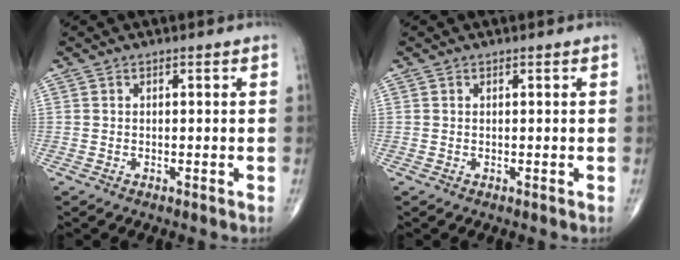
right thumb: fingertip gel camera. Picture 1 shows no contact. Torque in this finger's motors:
{"motor_torque": [-0.01, 0.16, 0.07, 0.02, -0.01]}